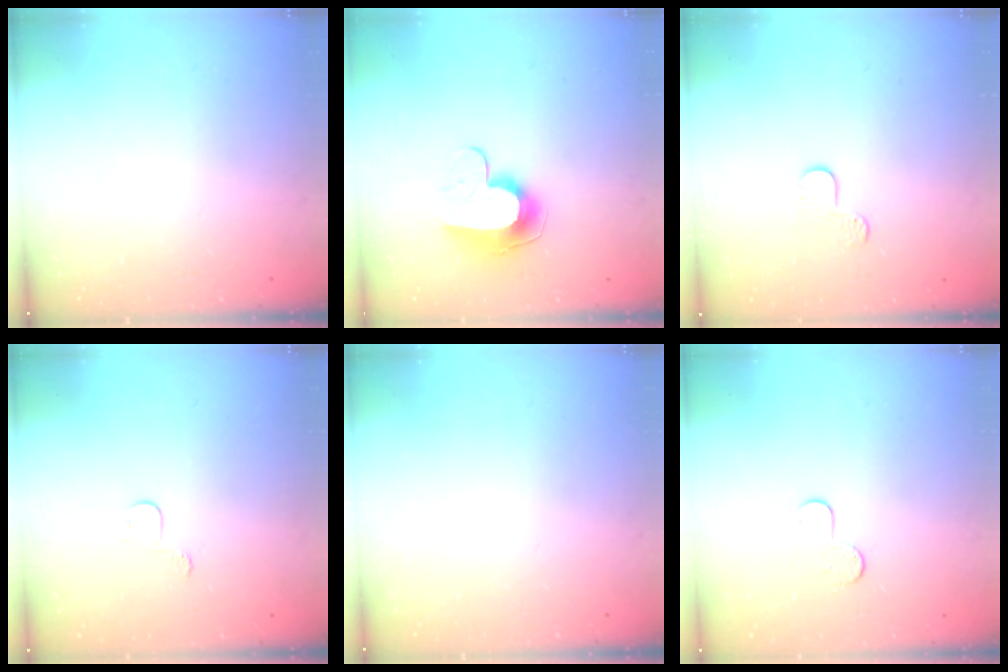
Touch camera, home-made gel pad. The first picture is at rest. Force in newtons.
{"total": 9.8, "press": 9.8, "slide": 0.1}
{"total": 3.8, "press": 3.8, "slide": 0.4}
{"total": 4.8, "press": 4.8, "slide": 0.5}
{"total": 0.0}
{"total": 6.6, "press": 6.5, "slide": 0.6}